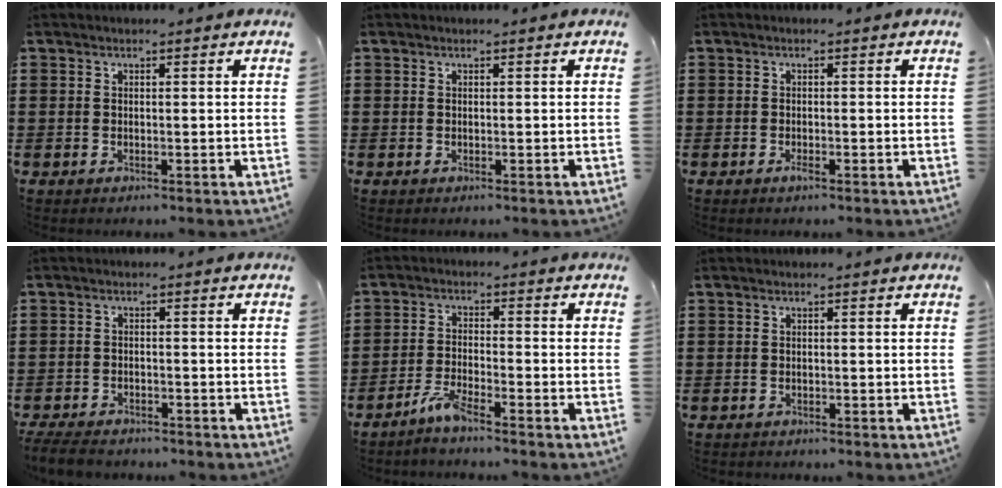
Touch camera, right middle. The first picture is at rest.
{"total": 0.0}
{"total": 0.8, "force": [-0.5, 0.1, 0.7], "torque": [-0.014, -0.006, -0.007]}
{"total": 3.4, "force": [-3.2, 0.8, 0.6], "torque": [-0.020, 0.002, -0.069]}
{"total": 3.6, "force": [-2.8, 0.1, 2.3], "torque": [-0.060, -0.003, -0.058]}
{"total": 0.6, "force": [-0.5, 0.2, -0.1], "torque": [0.001, 0.003, -0.013]}